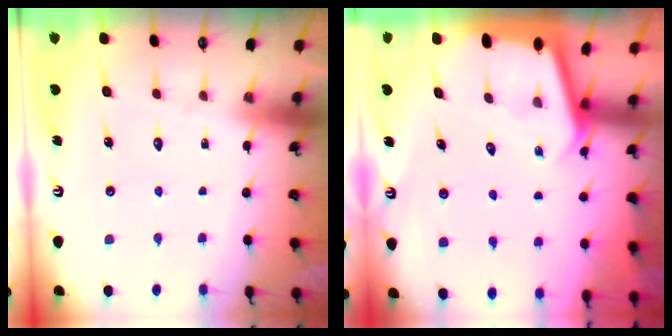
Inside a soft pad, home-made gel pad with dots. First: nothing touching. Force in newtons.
{"total": 2.5, "press": 2.5, "slide": 0.1}